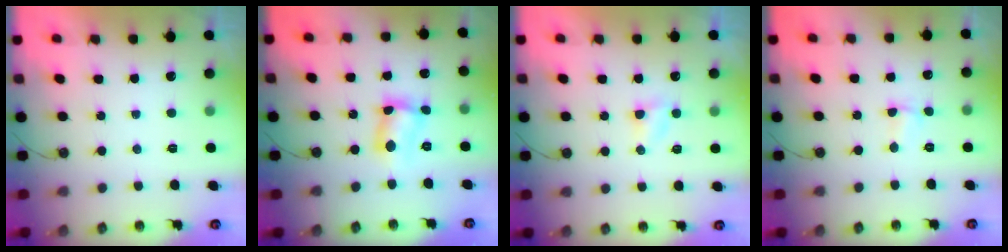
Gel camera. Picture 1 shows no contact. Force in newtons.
{"total": 7.9, "press": 7.9, "slide": 0.4}
{"total": 3.0, "press": 3.0, "slide": 0.3}
{"total": 2.2, "press": 2.1, "slide": 0.5}